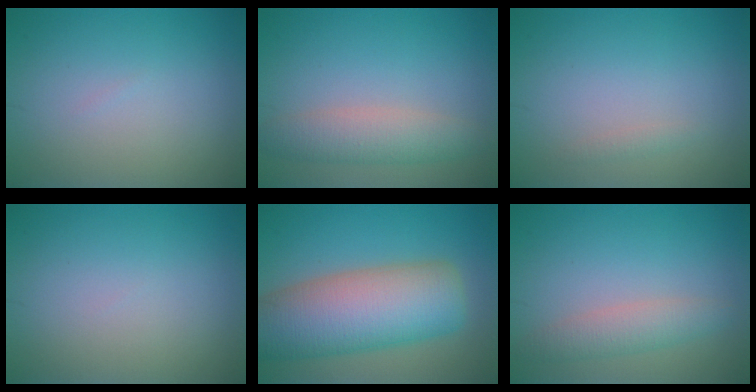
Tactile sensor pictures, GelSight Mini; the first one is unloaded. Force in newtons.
{"total": 3.6, "press": 3.5, "slide": 0.2}
{"total": 0.6, "press": 0.6, "slide": 0.0}
{"total": 0.0}
{"total": 11.1, "press": 11.1, "slide": 0.7}
{"total": 2.5, "press": 2.5, "slide": 0.1}